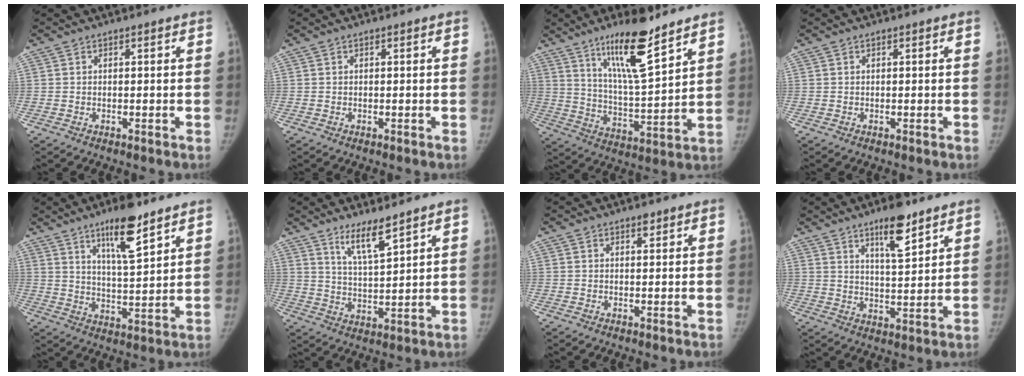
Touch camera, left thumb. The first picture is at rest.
{"total": 0.0}
{"total": 14.8, "force": [9.9, 2.7, 10.7], "torque": [-0.173, -0.065, 0.180]}
{"total": 0.0}
{"total": 11.1, "force": [7.2, 2.4, 8.1], "torque": [-0.123, -0.046, 0.122]}
{"total": 6.9, "force": [5.1, 0.9, 4.5], "torque": [-0.080, -0.046, 0.100]}
{"total": 1.2, "force": [0.8, 0.5, 0.6], "torque": [-0.006, -0.005, 0.012]}
{"total": 8.8, "force": [5.9, 2.3, 6.2], "torque": [-0.088, -0.038, 0.098]}